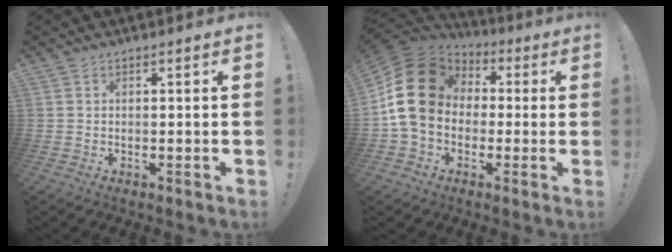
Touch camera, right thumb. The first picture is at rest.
{"total": 19.6, "force": [2.3, 15.1, 12.4], "torque": [-0.219, 0.008, 0.053]}